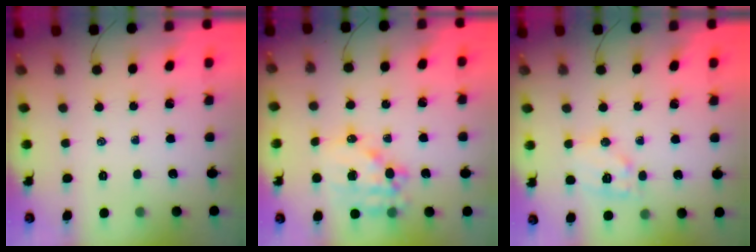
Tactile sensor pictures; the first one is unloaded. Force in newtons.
{"total": 14.0, "press": 13.6, "slide": 3.1}
{"total": 11.9, "press": 11.9, "slide": 0.9}